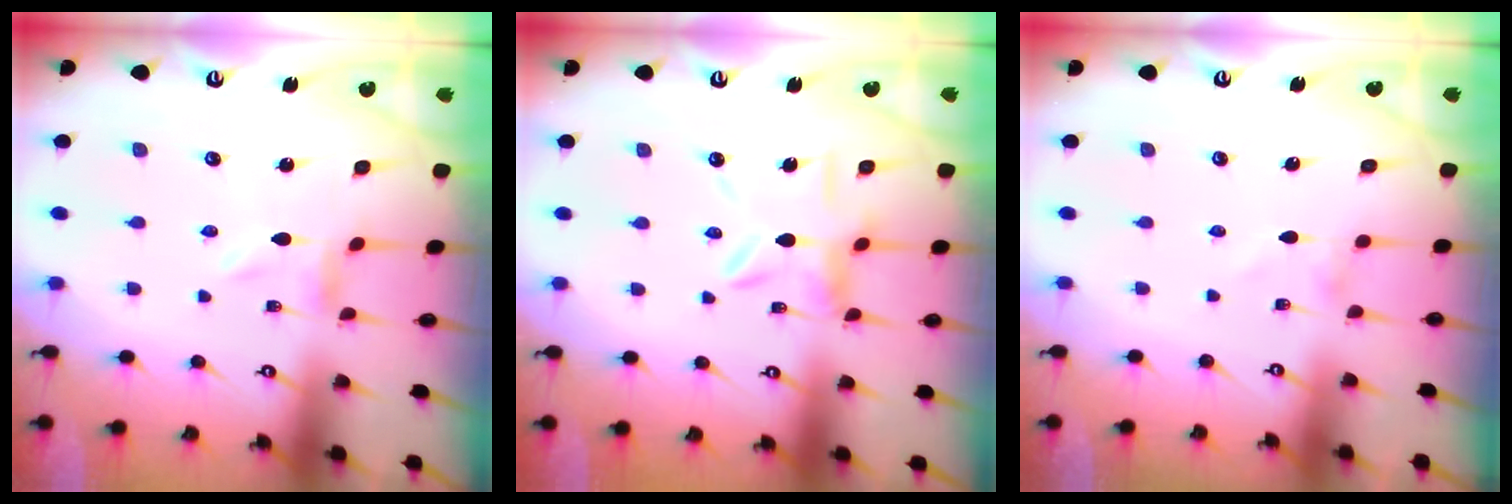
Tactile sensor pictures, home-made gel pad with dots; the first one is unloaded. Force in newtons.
{"total": 8.1, "press": 8.1, "slide": 0.8}
{"total": 1.4, "press": 1.4, "slide": 0.1}